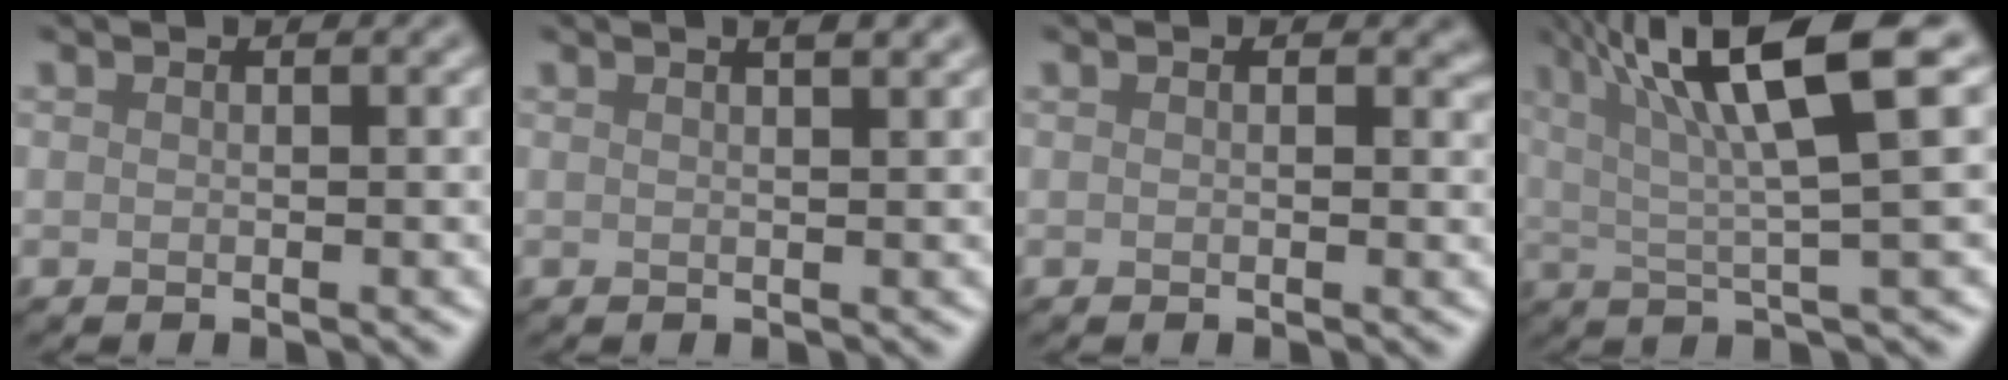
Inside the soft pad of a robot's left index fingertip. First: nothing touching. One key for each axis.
{"total": 2.7, "fx": 1.5, "fy": 1.1, "fz": 1.9, "tx": -0.005, "ty": 0.007, "tz": -0.008}
{"total": 1.1, "fx": 0.4, "fy": 0.6, "fz": 0.8, "tx": -0.008, "ty": -0.002, "tz": 0.006}
{"total": 10.4, "fx": 4.4, "fy": 1.8, "fz": 9.2, "tx": -0.132, "ty": 0.022, "tz": 0.071}